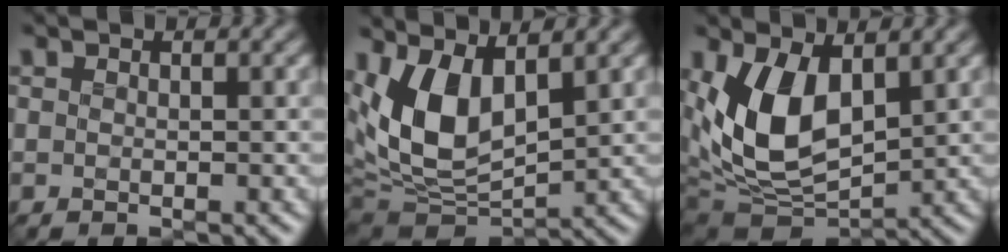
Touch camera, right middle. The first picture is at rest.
{"total": 9.6, "force": [2.1, 5.2, 7.9], "torque": [-0.157, -0.006, 0.031]}
{"total": 8.7, "force": [1.4, 4.9, 7.0], "torque": [-0.139, -0.016, 0.020]}